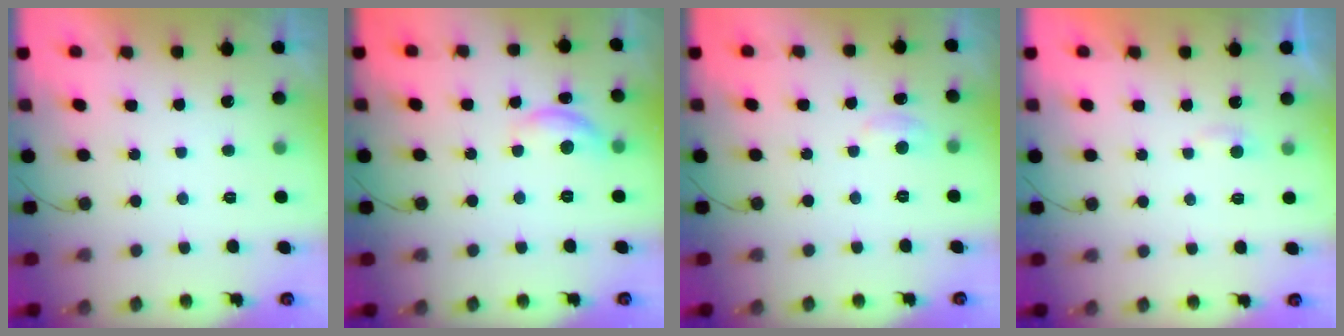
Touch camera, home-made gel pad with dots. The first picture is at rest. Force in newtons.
{"total": 9.6, "press": 9.6, "slide": 0.5}
{"total": 4.4, "press": 4.3, "slide": 0.6}
{"total": 2.4, "press": 2.4, "slide": 0.2}